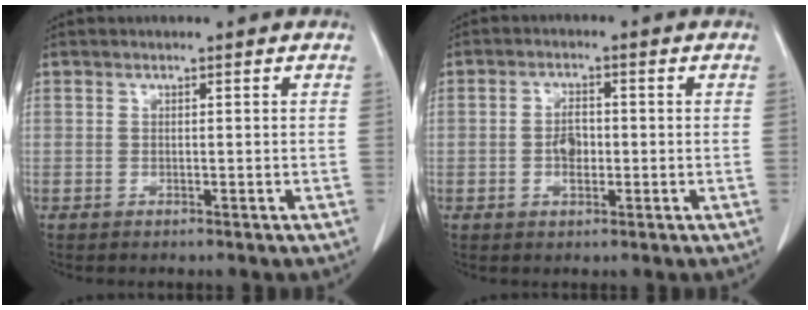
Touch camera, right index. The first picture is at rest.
{"total": 3.3, "force": [-0.6, 1.7, 2.7], "torque": [-0.050, 0.004, -0.010]}